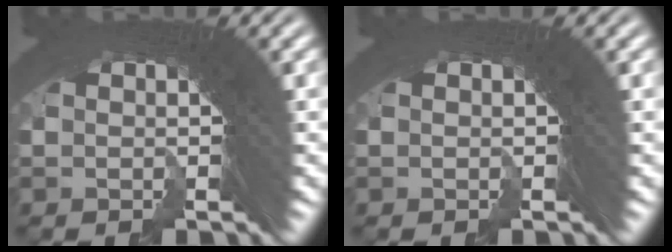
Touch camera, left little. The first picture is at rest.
{"total": 0.0}